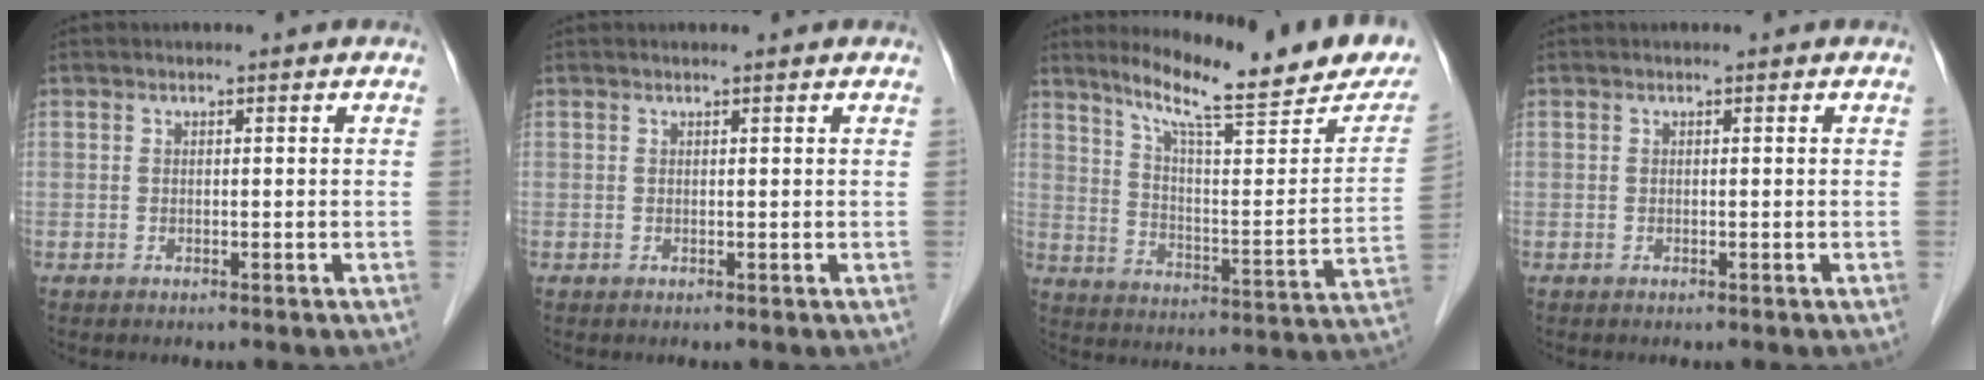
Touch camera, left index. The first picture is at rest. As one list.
[{"total": 1.0, "force": [0.9, 0.0, 0.3], "torque": [-0.013, 0.007, 0.013]}, {"total": 21.9, "force": [17.4, 2.7, 13.1], "torque": [-0.193, -0.024, 0.243]}, {"total": 0.0}]